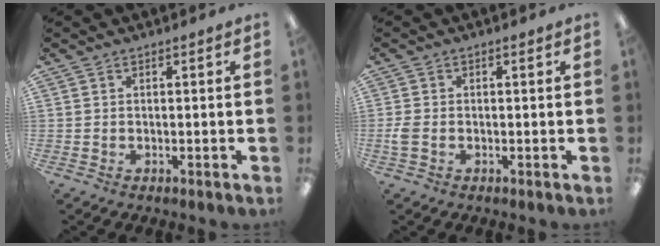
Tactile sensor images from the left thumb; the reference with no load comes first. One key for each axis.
{"total": 2.6, "fx": -0.5, "fy": 1.6, "fz": 2.0, "tx": -0.050, "ty": -0.001, "tz": -0.011}